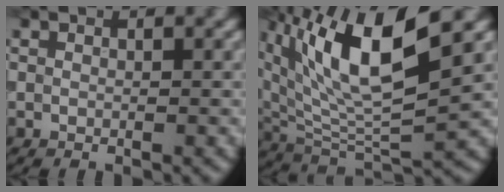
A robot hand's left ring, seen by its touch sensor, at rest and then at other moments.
{"total": 11.0, "force": [4.7, 4.0, 9.2], "torque": [-0.175, 0.005, 0.086]}